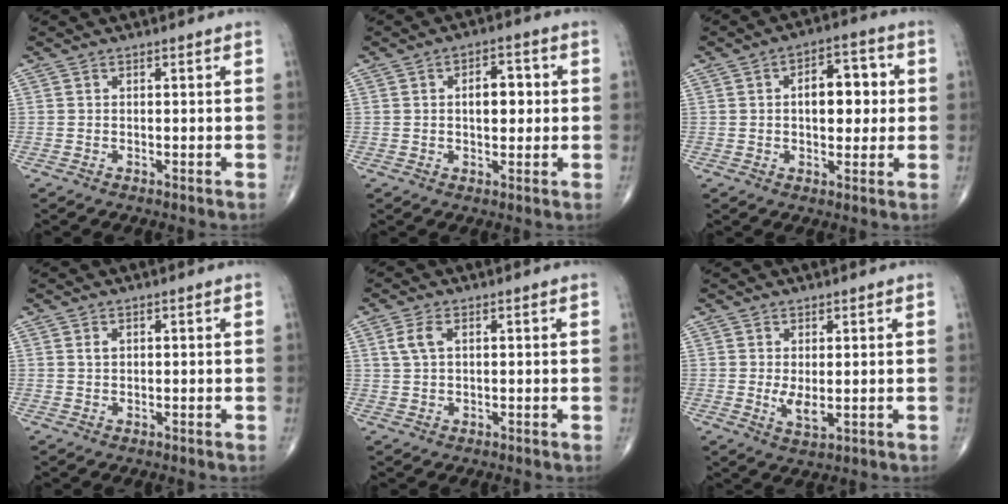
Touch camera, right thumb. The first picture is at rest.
{"total": 6.2, "force": [0.6, 3.6, 5.1], "torque": [-0.053, 0.009, 0.007]}
{"total": 10.0, "force": [1.0, 5.7, 8.1], "torque": [-0.085, 0.014, 0.014]}
{"total": 1.0, "force": [0.4, 0.6, 0.6], "torque": [-0.009, 0.002, 0.009]}
{"total": 3.2, "force": [1.1, 1.7, 2.5], "torque": [-0.061, 0.009, 0.023]}
{"total": 3.4, "force": [0.2, 1.2, 3.2], "torque": [-0.055, -0.012, 0.011]}